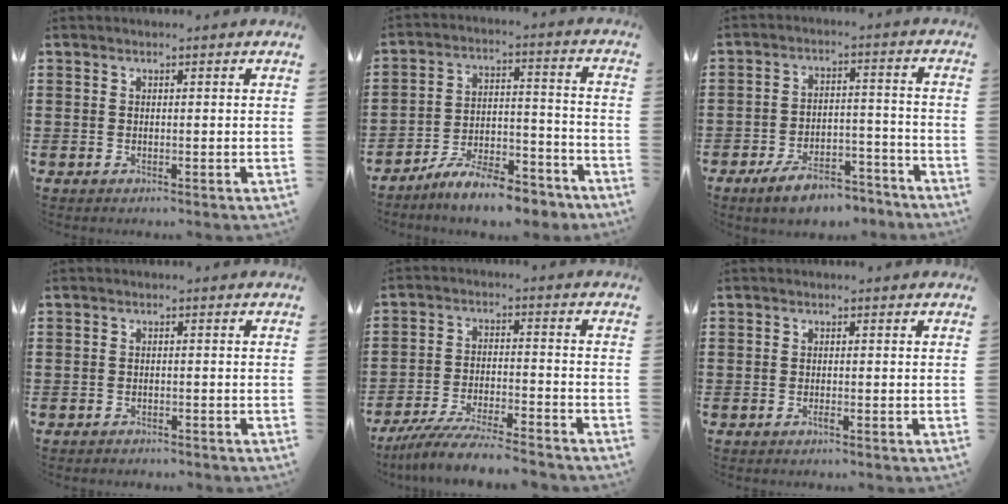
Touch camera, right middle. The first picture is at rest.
{"total": 9.6, "force": [-8.5, 1.4, 4.1], "torque": [-0.070, 0.022, -0.161]}
{"total": 6.8, "force": [-5.9, 1.8, 2.9], "torque": [-0.047, 0.014, -0.109]}
{"total": 1.1, "force": [-1.1, 0.2, -0.1], "torque": [-0.002, 0.003, -0.024]}
{"total": 7.4, "force": [-6.9, 0.3, 2.7], "torque": [-0.055, -0.001, -0.133]}
{"total": 0.7, "force": [-0.4, 0.0, 0.5], "torque": [-0.011, -0.005, -0.007]}